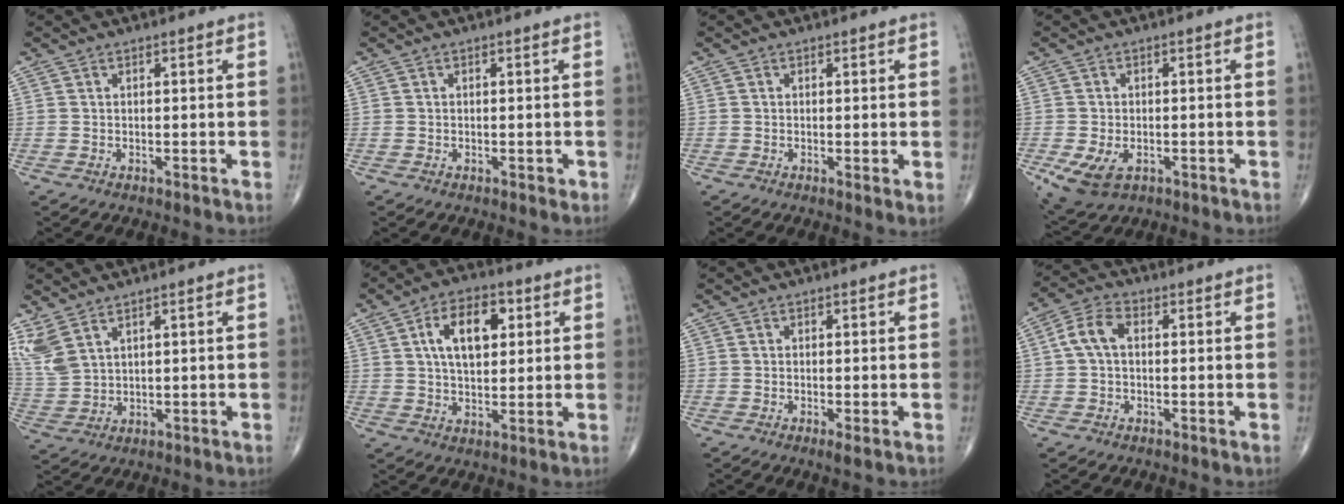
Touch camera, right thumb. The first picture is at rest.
{"total": 0.9, "force": [-0.3, 0.5, 0.6], "torque": [-0.006, -0.001, -0.006]}
{"total": 1.5, "force": [0.0, 0.4, 1.5], "torque": [-0.029, -0.008, -0.005]}
{"total": 7.1, "force": [-2.5, 4.4, 4.9], "torque": [-0.097, -0.002, -0.035]}
{"total": 6.6, "force": [4.4, 2.8, 4.0], "torque": [-0.097, -0.014, 0.108]}
{"total": 11.0, "force": [3.2, 6.2, 8.5], "torque": [-0.123, 0.001, 0.050]}
{"total": 1.4, "force": [-0.5, 0.2, 1.3], "torque": [-0.032, -0.007, -0.015]}
{"total": 5.6, "force": [0.4, 3.5, 4.4], "torque": [-0.088, 0.019, 0.000]}